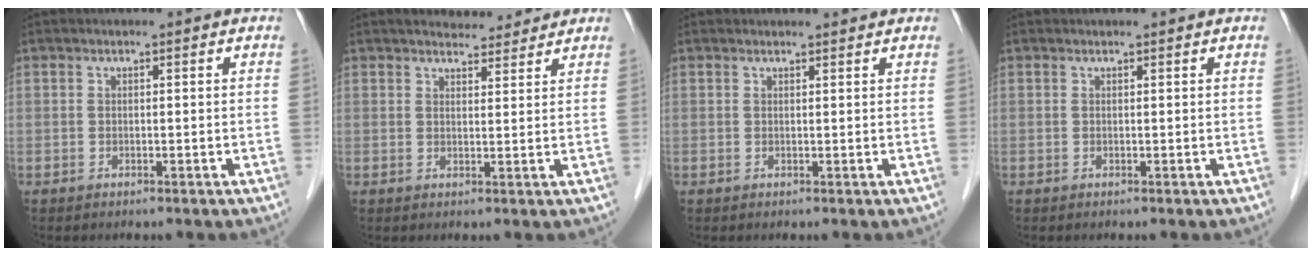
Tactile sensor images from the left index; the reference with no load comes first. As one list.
[{"total": 4.2, "force": [3.9, 1.3, 1.0], "torque": [-0.009, 0.005, 0.049]}, {"total": 1.0, "force": [1.0, 0.2, -0.1], "torque": [-0.005, 0.002, 0.006]}, {"total": 0.5, "force": [-0.5, 0.0, -0.2], "torque": [0.001, 0.000, -0.010]}]